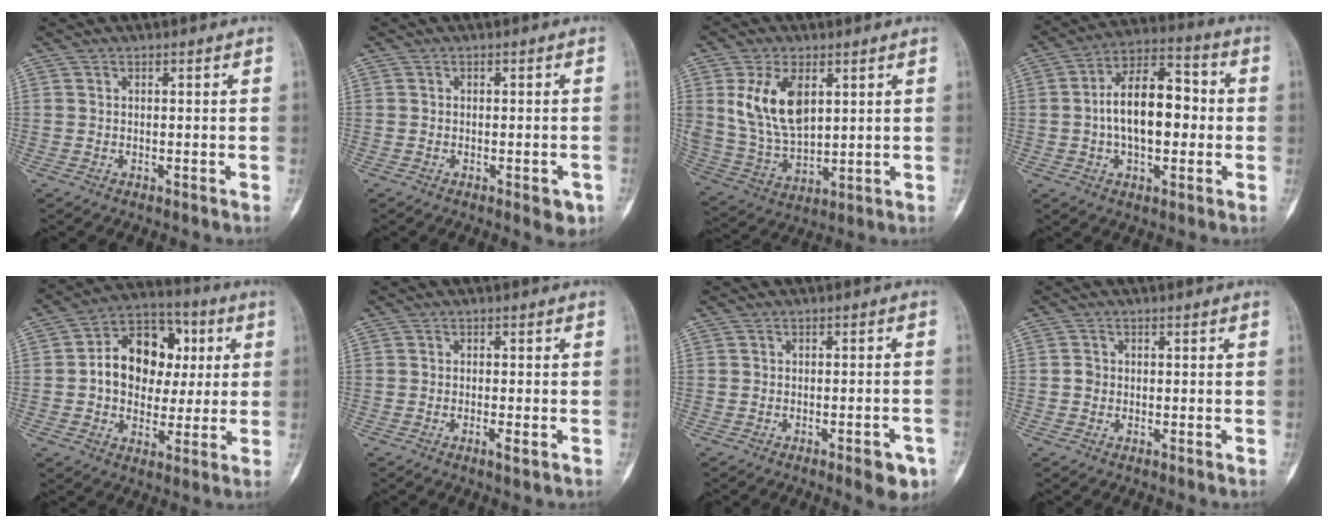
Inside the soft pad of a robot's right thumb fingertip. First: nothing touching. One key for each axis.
{"total": 3.4, "fx": -1.5, "fy": 1.4, "fz": 2.7, "tx": -0.022, "ty": 0.004, "tz": -0.014}
{"total": 13.5, "fx": 4.3, "fy": 7.7, "fz": 10.2, "tx": -0.190, "ty": -0.015, "tz": 0.098}
{"total": 15.0, "fx": -0.3, "fy": 8.3, "fz": 12.4, "tx": -0.186, "ty": 0.036, "tz": -0.013}
{"total": 15.8, "fx": 1.9, "fy": 11.9, "fz": 10.2, "tx": -0.110, "ty": 0.020, "tz": 0.025}
{"total": 1.9, "fx": -0.8, "fy": 0.4, "fz": 1.6, "tx": -0.028, "ty": -0.003, "tz": -0.015}
{"total": 5.2, "fx": -2.8, "fy": 1.6, "fz": 4.0, "tx": -0.039, "ty": 0.013, "tz": -0.031}
{"total": 1.3, "fx": -0.2, "fy": 1.2, "fz": 0.5, "tx": -0.002, "ty": 0.005, "tz": -0.005}